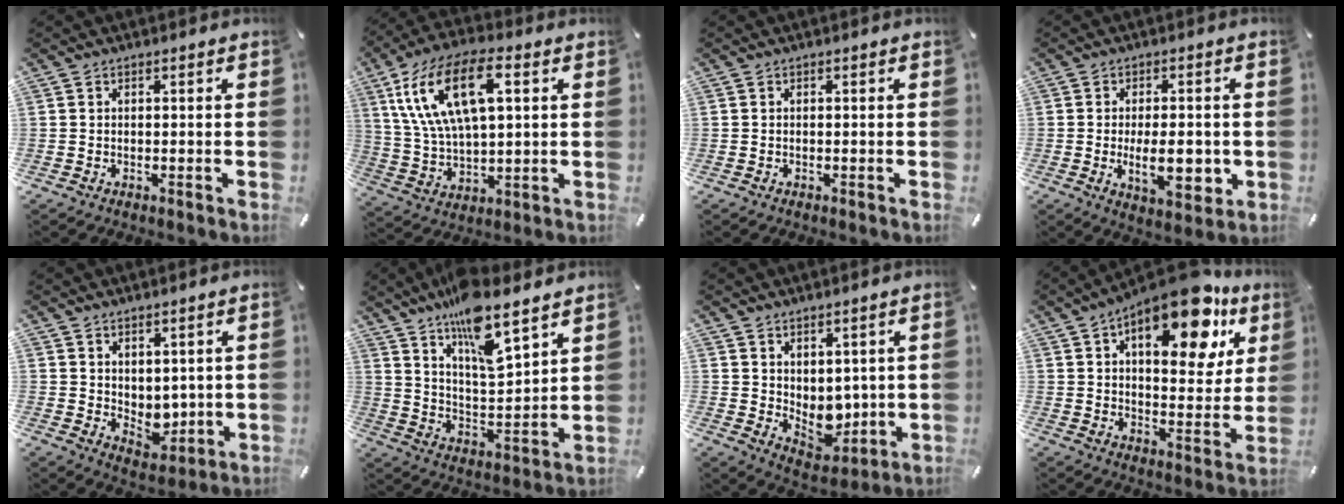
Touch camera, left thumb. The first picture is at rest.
{"total": 16.9, "force": [6.7, 8.1, 13.2], "torque": [-0.301, -0.003, 0.113]}
{"total": 0.0}
{"total": 10.6, "force": [-1.5, 4.8, 9.4], "torque": [-0.145, -0.014, -0.026]}
{"total": 4.8, "force": [2.7, 3.8, 1.2], "torque": [0.001, -0.026, 0.048]}
{"total": 14.0, "force": [11.1, 4.2, 7.5], "torque": [-0.135, -0.071, 0.194]}
{"total": 6.3, "force": [2.3, 5.4, 2.4], "torque": [-0.024, -0.028, 0.051]}
{"total": 20.0, "force": [11.7, 8.8, 13.7], "torque": [-0.193, -0.061, 0.185]}